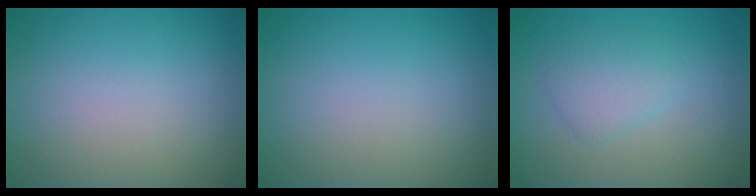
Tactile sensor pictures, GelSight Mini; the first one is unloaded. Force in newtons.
{"total": 0.0}
{"total": 2.2, "press": 2.2, "slide": 0.0}